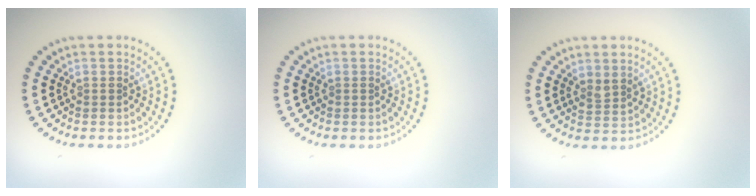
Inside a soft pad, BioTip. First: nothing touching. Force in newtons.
{"total": 0.0}
{"total": 1.3, "press": 1.1, "slide": 0.7}